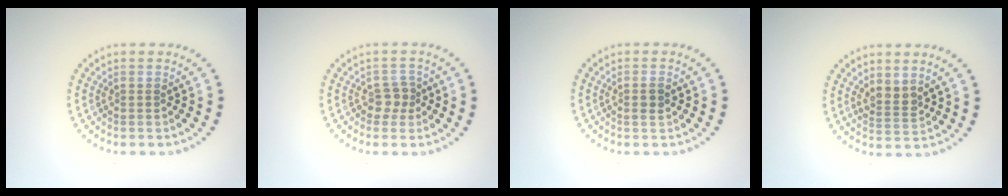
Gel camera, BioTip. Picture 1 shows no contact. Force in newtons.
{"total": 1.8, "press": 1.5, "slide": 0.9}
{"total": 1.1, "press": 1.1, "slide": 0.3}
{"total": 1.9, "press": 1.6, "slide": 1.0}